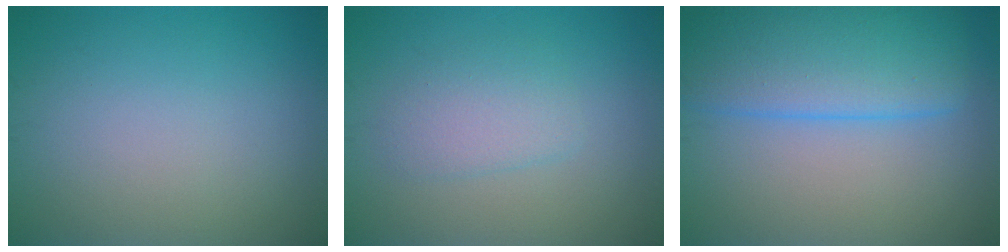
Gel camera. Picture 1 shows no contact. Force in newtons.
{"total": 2.4, "press": 2.4, "slide": 0.1}
{"total": 7.6, "press": 7.6, "slide": 0.4}